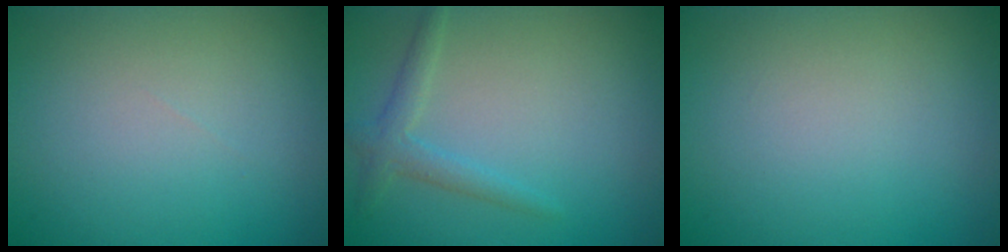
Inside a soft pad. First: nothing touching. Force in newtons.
{"total": 2.0, "press": 2.0, "slide": 0.1}
{"total": 0.0}